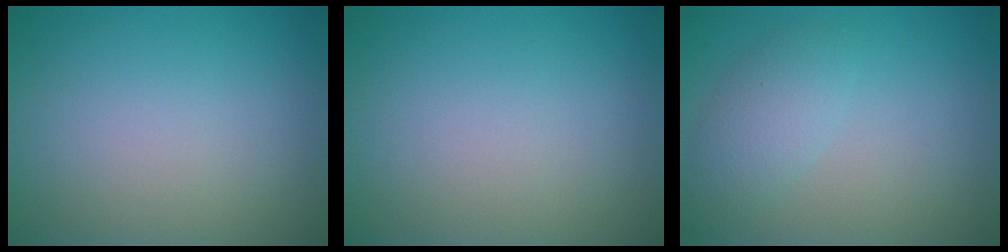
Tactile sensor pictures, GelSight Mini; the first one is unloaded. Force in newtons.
{"total": 0.0}
{"total": 2.8, "press": 2.8, "slide": 0.1}